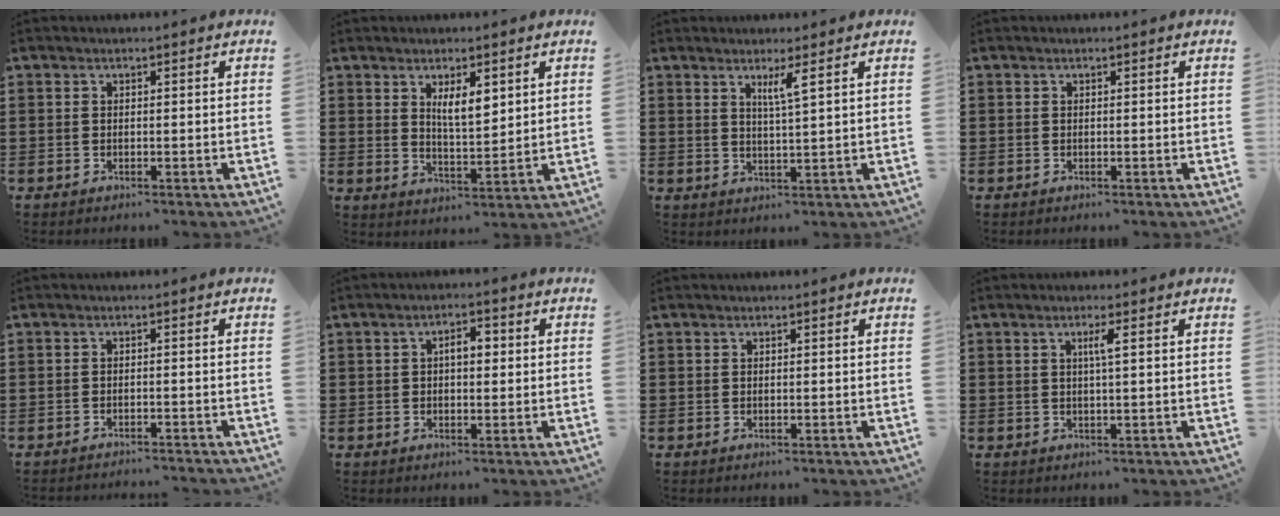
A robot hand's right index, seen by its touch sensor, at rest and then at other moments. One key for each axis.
{"total": 4.5, "fx": 2.3, "fy": 1.5, "fz": 3.6, "tx": -0.070, "ty": 0.003, "tz": 0.037}
{"total": 2.7, "fx": 1.6, "fy": -0.3, "fz": 2.1, "tx": -0.045, "ty": -0.005, "tz": 0.026}
{"total": 0.0}
{"total": 1.4, "fx": -1.4, "fy": -0.2, "fz": 0.1, "tx": -0.004, "ty": 0.004, "tz": -0.029}
{"total": 3.1, "fx": 0.2, "fy": 1.4, "fz": 2.8, "tx": -0.046, "ty": 0.005, "tz": -0.001}
{"total": 0.0}
{"total": 2.0, "fx": 0.5, "fy": -0.3, "fz": 2.0, "tx": -0.038, "ty": -0.003, "tz": 0.005}